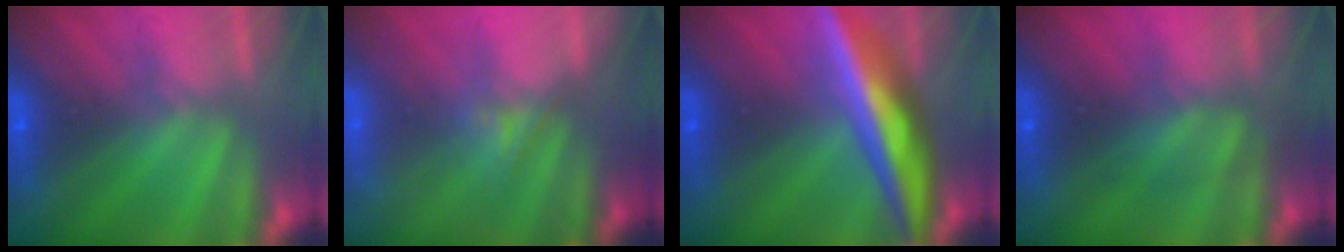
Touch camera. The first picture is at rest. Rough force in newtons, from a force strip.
{"total": 1.8}
{"total": 6.4}
{"total": 2.4}